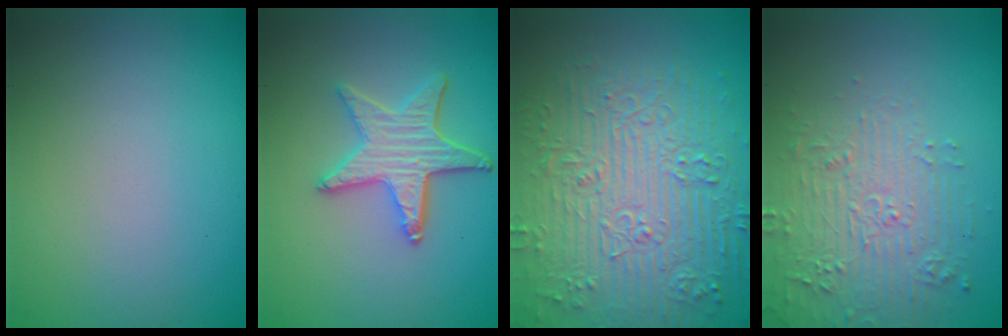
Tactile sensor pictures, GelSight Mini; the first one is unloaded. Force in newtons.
{"total": 4.4, "press": 3.8, "slide": 2.2}
{"total": 9.3, "press": 6.8, "slide": 6.3}
{"total": 4.7, "press": 4.6, "slide": 1.0}